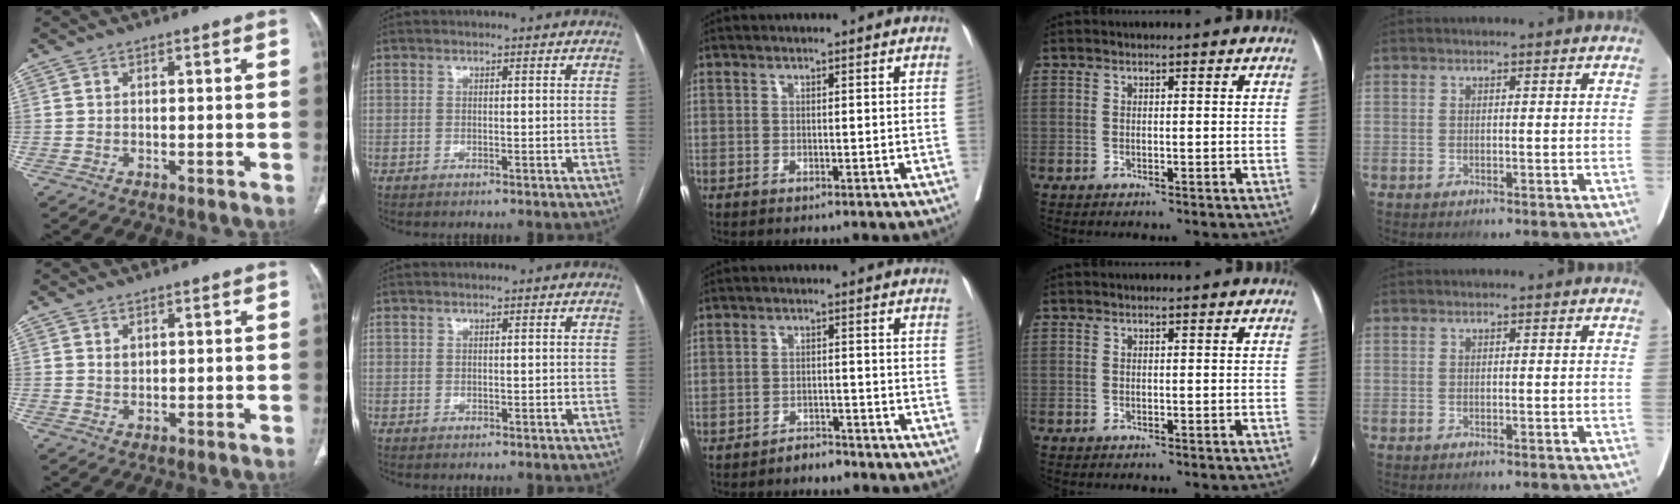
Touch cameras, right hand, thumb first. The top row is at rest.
{"thumb": {"total": 1.3, "force": [0.6, 0.9, 0.7], "torque": [-0.007, -0.005, 0.014]}, "middle": {"total": 1.9, "force": [-1.8, 0.5, 0.2], "torque": [-0.007, -0.001, -0.030]}}